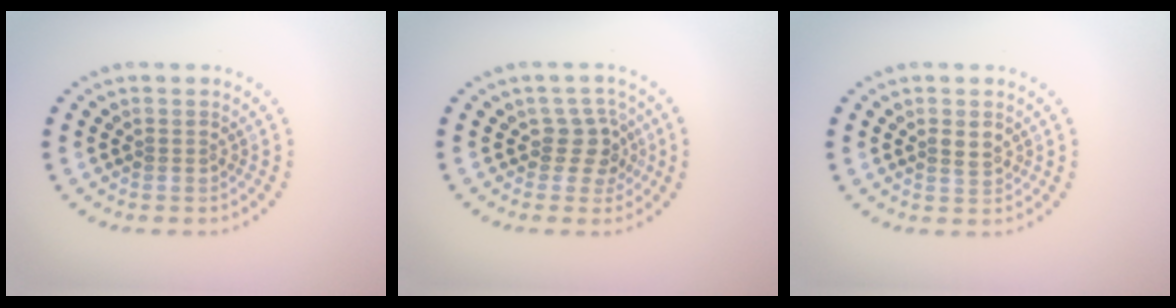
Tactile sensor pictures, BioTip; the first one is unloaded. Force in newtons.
{"total": 2.6, "press": 2.1, "slide": 1.6}
{"total": 1.2, "press": 1.2, "slide": 0.2}